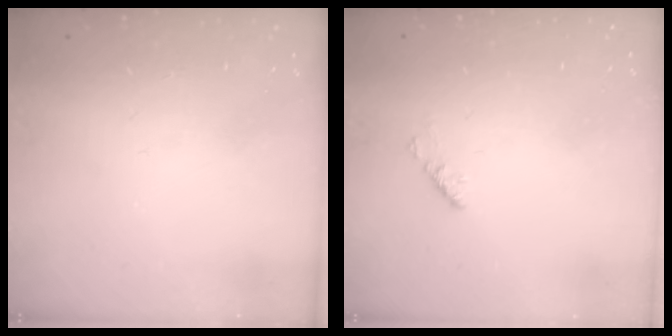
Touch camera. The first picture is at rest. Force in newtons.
{"total": 3.4, "press": 3.3, "slide": 0.5}